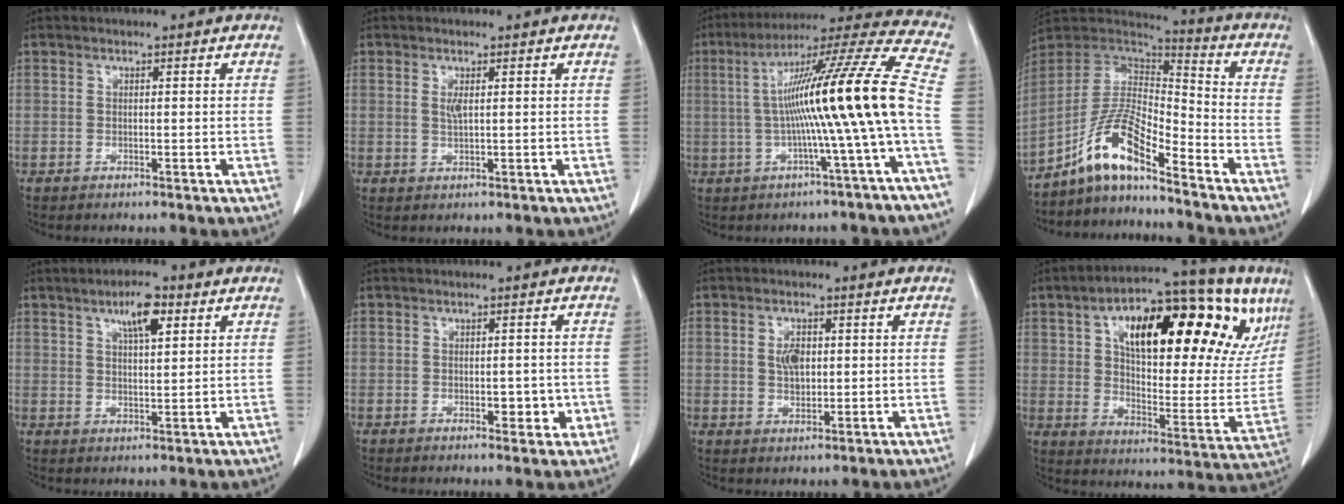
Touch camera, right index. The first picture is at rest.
{"total": 1.4, "force": [0.5, 0.2, 1.3], "torque": [-0.031, -0.004, 0.011]}
{"total": 18.6, "force": [-1.2, -1.7, 18.5], "torque": [-0.284, 0.022, -0.029]}
{"total": 10.9, "force": [-7.8, 1.7, 7.4], "torque": [-0.155, 0.020, -0.148]}
{"total": 5.8, "force": [3.1, 1.5, 4.7], "torque": [-0.083, 0.003, 0.051]}
{"total": 3.1, "force": [-0.7, 1.7, 2.5], "torque": [-0.025, 0.002, -0.003]}
{"total": 3.6, "force": [0.7, 2.0, 2.9], "torque": [-0.052, 0.002, 0.016]}
{"total": 31.8, "force": [14.2, 11.9, 25.9], "torque": [-0.344, 0.066, 0.221]}